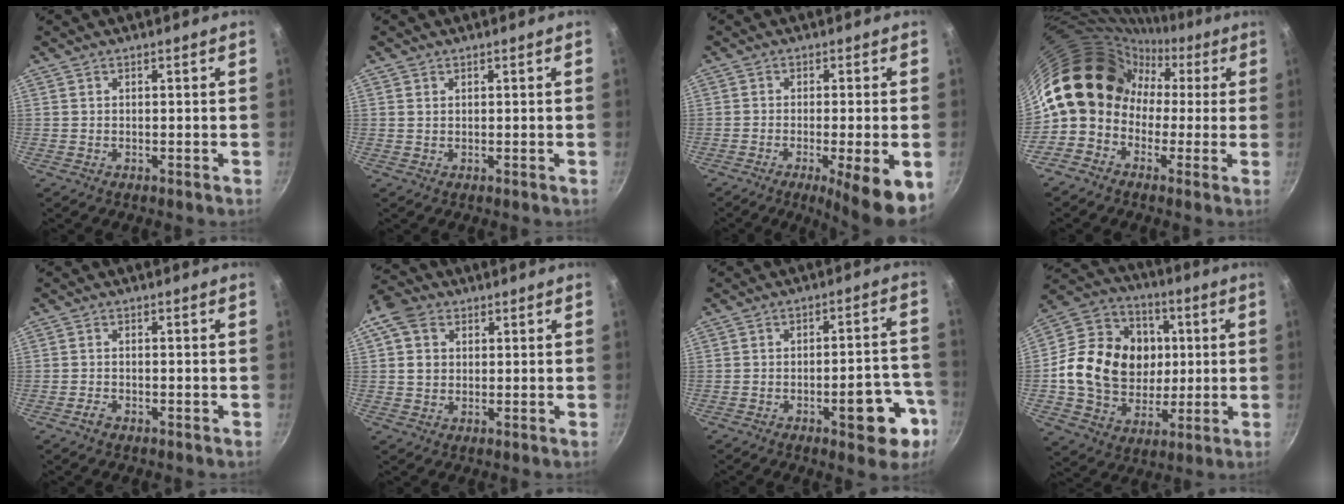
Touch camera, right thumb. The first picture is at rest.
{"total": 0.7, "force": [0.4, 0.6, 0.3], "torque": [-0.006, 0.000, 0.006]}
{"total": 9.9, "force": [-3.7, 1.5, 9.1], "torque": [-0.133, 0.002, -0.053]}
{"total": 17.4, "force": [-0.8, 14.9, 8.8], "torque": [-0.108, 0.064, -0.033]}
{"total": 1.7, "force": [-1.1, 0.9, 1.0], "torque": [-0.024, 0.008, -0.023]}
{"total": 8.1, "force": [2.1, 6.6, 4.2], "torque": [-0.065, 0.009, 0.028]}
{"total": 11.5, "force": [-5.1, 4.6, 9.2], "torque": [-0.081, 0.039, -0.061]}
{"total": 21.9, "force": [1.2, 18.0, 12.4], "torque": [-0.197, 0.021, 0.024]}